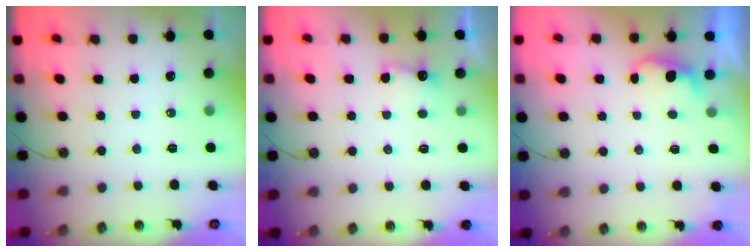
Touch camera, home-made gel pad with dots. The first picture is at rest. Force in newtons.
{"total": 3.2, "press": 3.0, "slide": 1.0}
{"total": 2.0, "press": 1.8, "slide": 0.8}